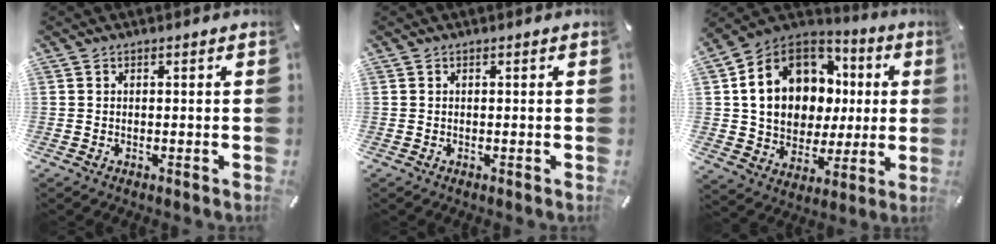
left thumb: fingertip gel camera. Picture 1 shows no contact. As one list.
[{"total": 0.0}, {"total": 17.3, "force": [4.1, 13.8, 9.6], "torque": [-0.192, -0.017, 0.081]}]